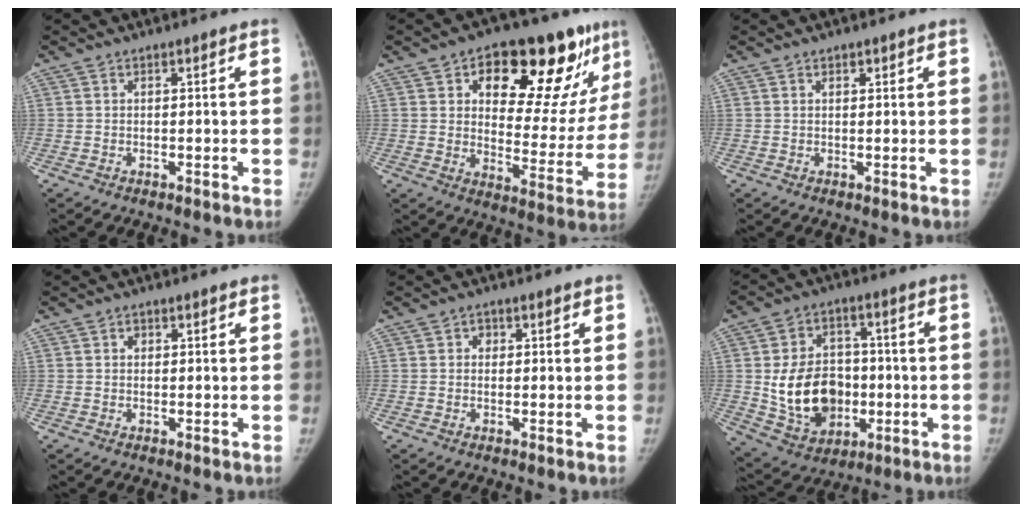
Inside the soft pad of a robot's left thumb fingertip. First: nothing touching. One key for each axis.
{"total": 23.5, "fx": 12.8, "fy": 10.6, "fz": 16.6, "tx": -0.171, "ty": -0.031, "tz": 0.186}
{"total": 0.9, "fx": 0.6, "fy": 0.6, "fz": 0.3, "tx": 0.003, "ty": -0.003, "tz": 0.008}
{"total": 1.0, "fx": 0.3, "fy": 0.9, "fz": 0.3, "tx": 0.005, "ty": 0.000, "tz": 0.003}
{"total": 1.5, "fx": 0.3, "fy": 1.4, "fz": 0.4, "tx": 0.007, "ty": 0.002, "tz": 0.000}
{"total": 16.0, "fx": -1.7, "fy": 12.2, "fz": 10.3, "tx": -0.134, "ty": 0.006, "tz": -0.010}